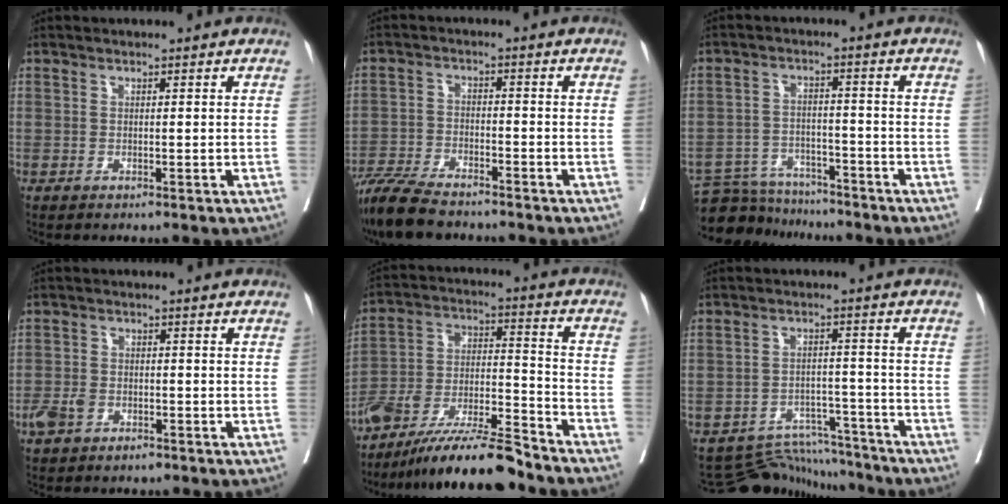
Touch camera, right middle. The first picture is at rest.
{"total": 9.7, "force": [-8.3, 1.7, 4.6], "torque": [-0.083, -0.026, -0.146]}
{"total": 9.1, "force": [-8.8, 2.3, 0.5], "torque": [-0.008, 0.009, -0.145]}
{"total": 4.0, "force": [-2.1, 2.4, 2.4], "torque": [-0.050, 0.003, -0.031]}
{"total": 15.5, "force": [-13.3, 1.2, 7.9], "torque": [-0.146, 0.001, -0.240]}
{"total": 9.2, "force": [-8.9, 1.7, -1.3], "torque": [0.022, 0.024, -0.135]}